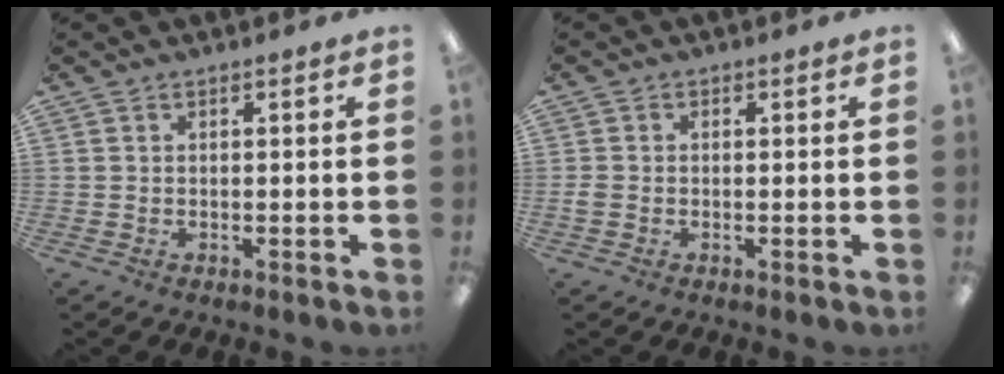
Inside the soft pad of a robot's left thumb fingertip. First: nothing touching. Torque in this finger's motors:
{"motor_torque": [-0.32, 0.22, 0.28, 0.03, 0.00]}